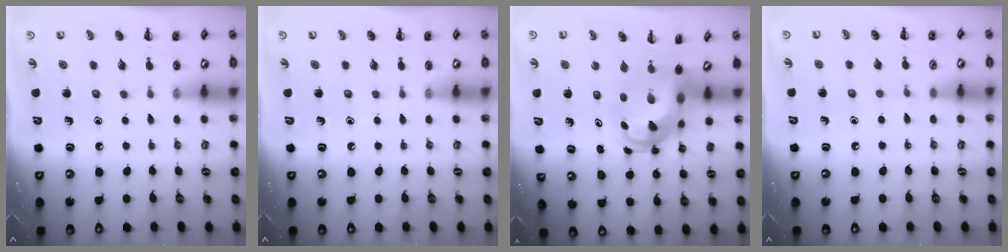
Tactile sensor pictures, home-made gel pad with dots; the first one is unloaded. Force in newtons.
{"total": 0.0}
{"total": 5.9, "press": 5.6, "slide": 1.7}
{"total": 2.9, "press": 2.7, "slide": 1.1}